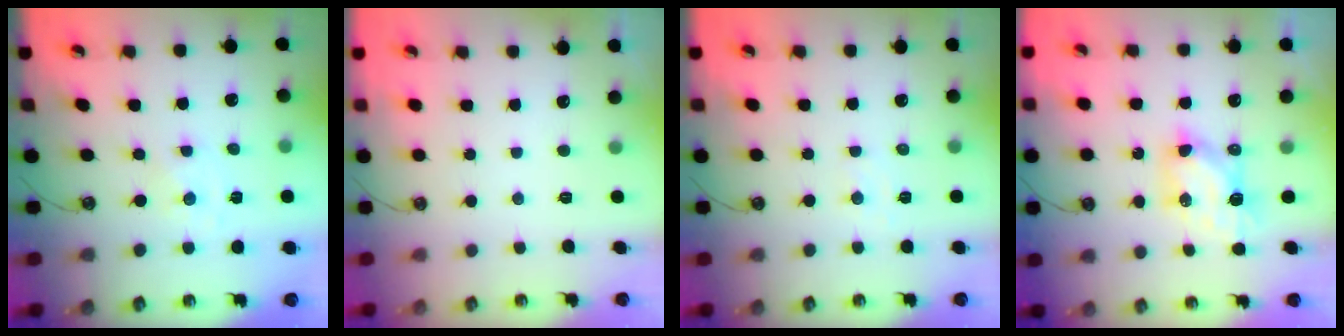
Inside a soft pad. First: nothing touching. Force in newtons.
{"total": 0.0}
{"total": 5.6, "press": 5.6, "slide": 0.6}
{"total": 6.3, "press": 6.3, "slide": 0.3}